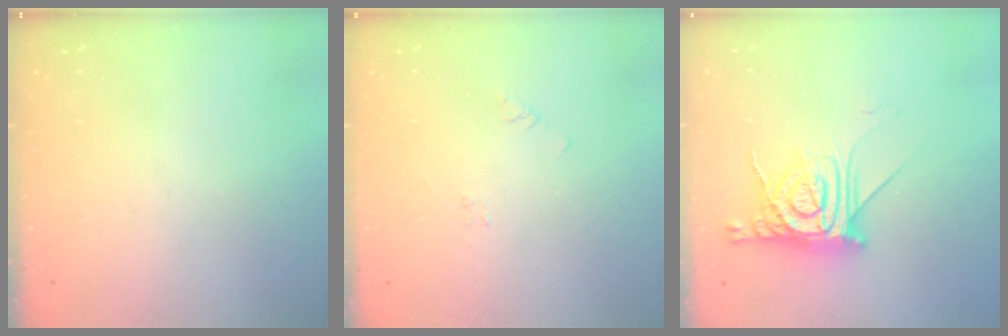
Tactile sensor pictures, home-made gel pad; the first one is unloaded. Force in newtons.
{"total": 3.1, "press": 3.1, "slide": 0.5}
{"total": 14.5, "press": 14.4, "slide": 1.5}